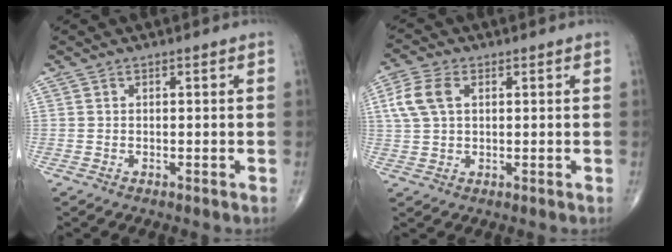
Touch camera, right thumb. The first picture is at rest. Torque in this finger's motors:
{"motor_torque": [-0.60, 0.71, 0.59, 0.18, 0.18]}